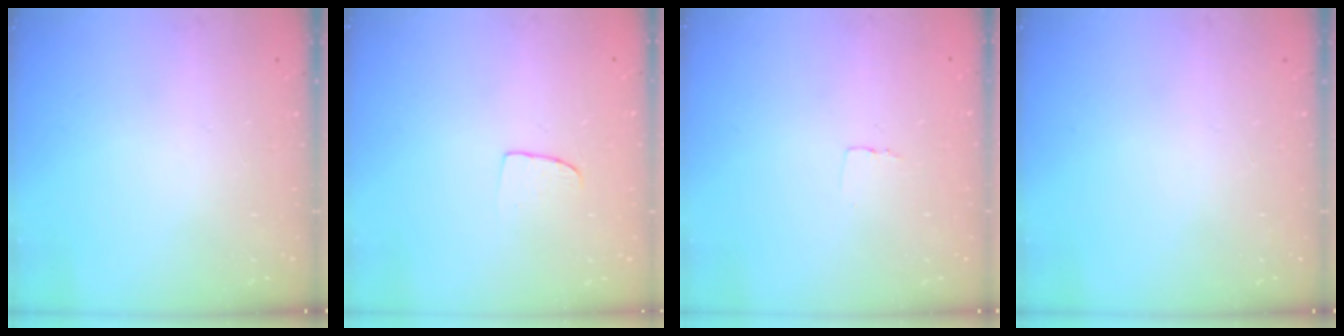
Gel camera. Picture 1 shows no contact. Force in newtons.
{"total": 5.5, "press": 5.5, "slide": 0.3}
{"total": 2.6, "press": 2.6, "slide": 0.1}
{"total": 0.0}